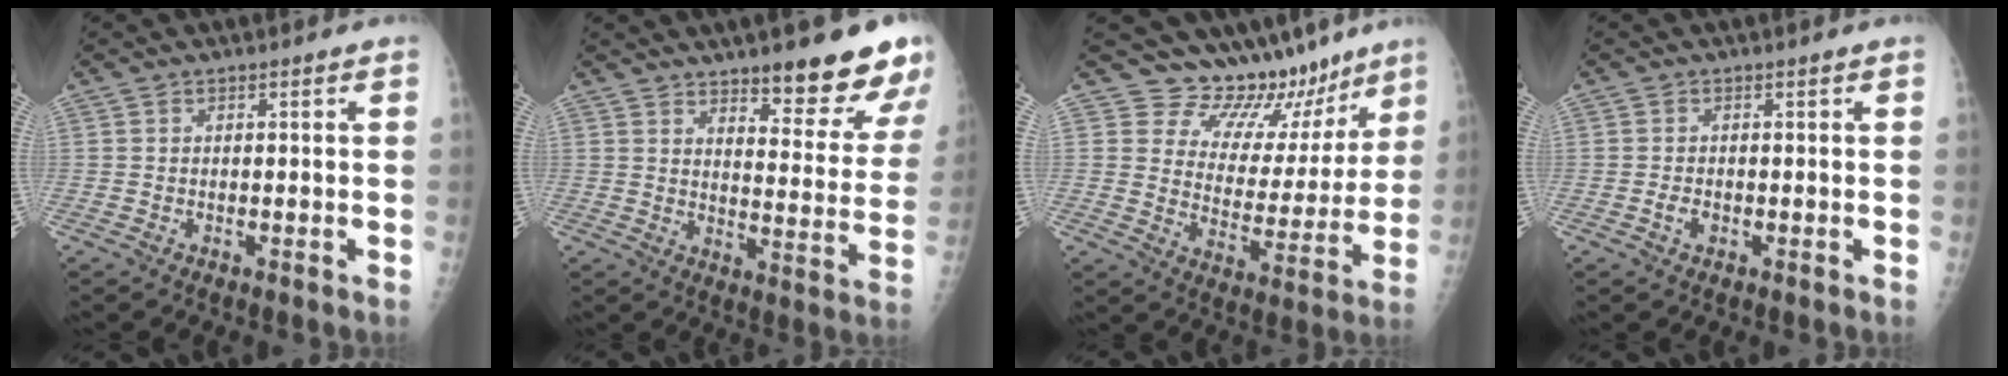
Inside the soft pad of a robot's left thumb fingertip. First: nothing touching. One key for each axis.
{"total": 15.0, "fx": 11.2, "fy": 3.7, "fz": 9.3, "tx": -0.082, "ty": -0.079, "tz": 0.154}
{"total": 13.2, "fx": 11.6, "fy": 5.9, "fz": 2.0, "tx": 0.021, "ty": -0.104, "tz": 0.167}
{"total": 1.6, "fx": -0.5, "fy": 1.1, "fz": 1.1, "tx": -0.020, "ty": 0.002, "tz": -0.008}